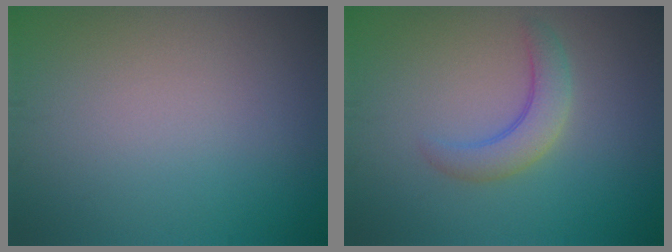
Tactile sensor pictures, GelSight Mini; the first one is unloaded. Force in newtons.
{"total": 3.0, "press": 3.0, "slide": 0.3}